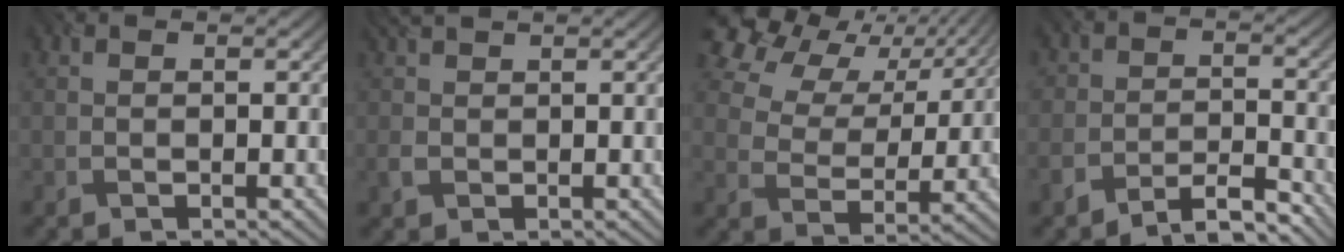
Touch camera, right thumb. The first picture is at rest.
{"total": 1.6, "force": [1.2, 0.8, 0.7], "torque": [-0.027, 0.003, 0.023]}
{"total": 13.0, "force": [8.5, 7.5, 6.4], "torque": [-0.167, 0.016, 0.158]}
{"total": 5.1, "force": [-4.4, 1.9, 1.8], "torque": [-0.027, 0.000, -0.090]}